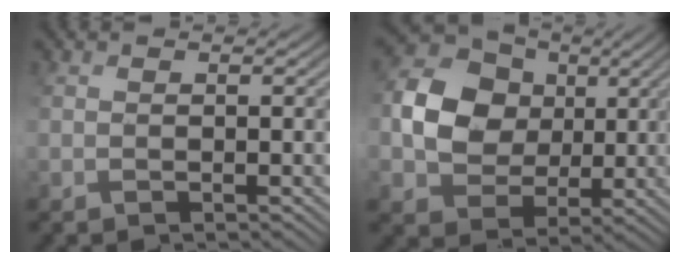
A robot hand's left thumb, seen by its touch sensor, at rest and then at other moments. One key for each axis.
{"total": 12.2, "fx": 2.4, "fy": 10.3, "fz": 6.1, "tx": -0.155, "ty": 0.024, "tz": 0.044}